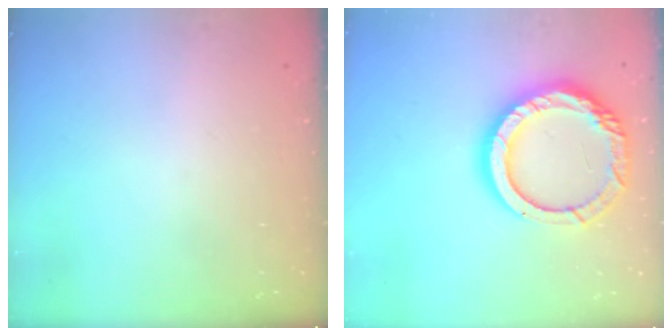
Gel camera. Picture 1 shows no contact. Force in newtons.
{"total": 17.4, "press": 17.3, "slide": 1.6}